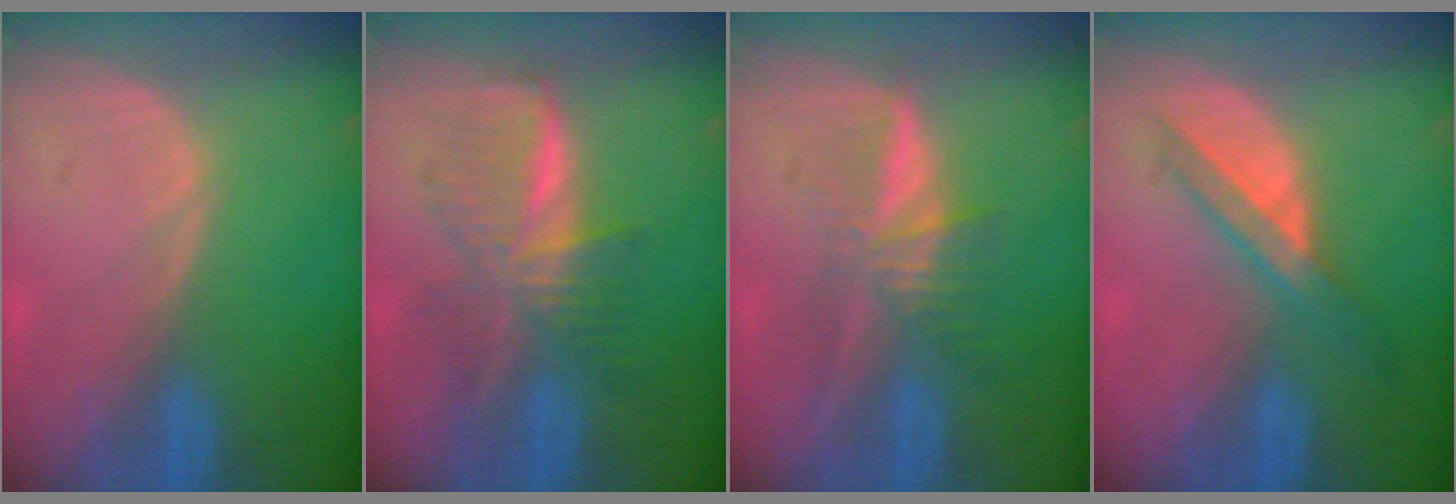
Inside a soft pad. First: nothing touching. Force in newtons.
{"total": 7.2, "press": 7.2, "slide": 0.2}
{"total": 5.9, "press": 5.5, "slide": 1.9}
{"total": 5.8, "press": 5.3, "slide": 2.3}